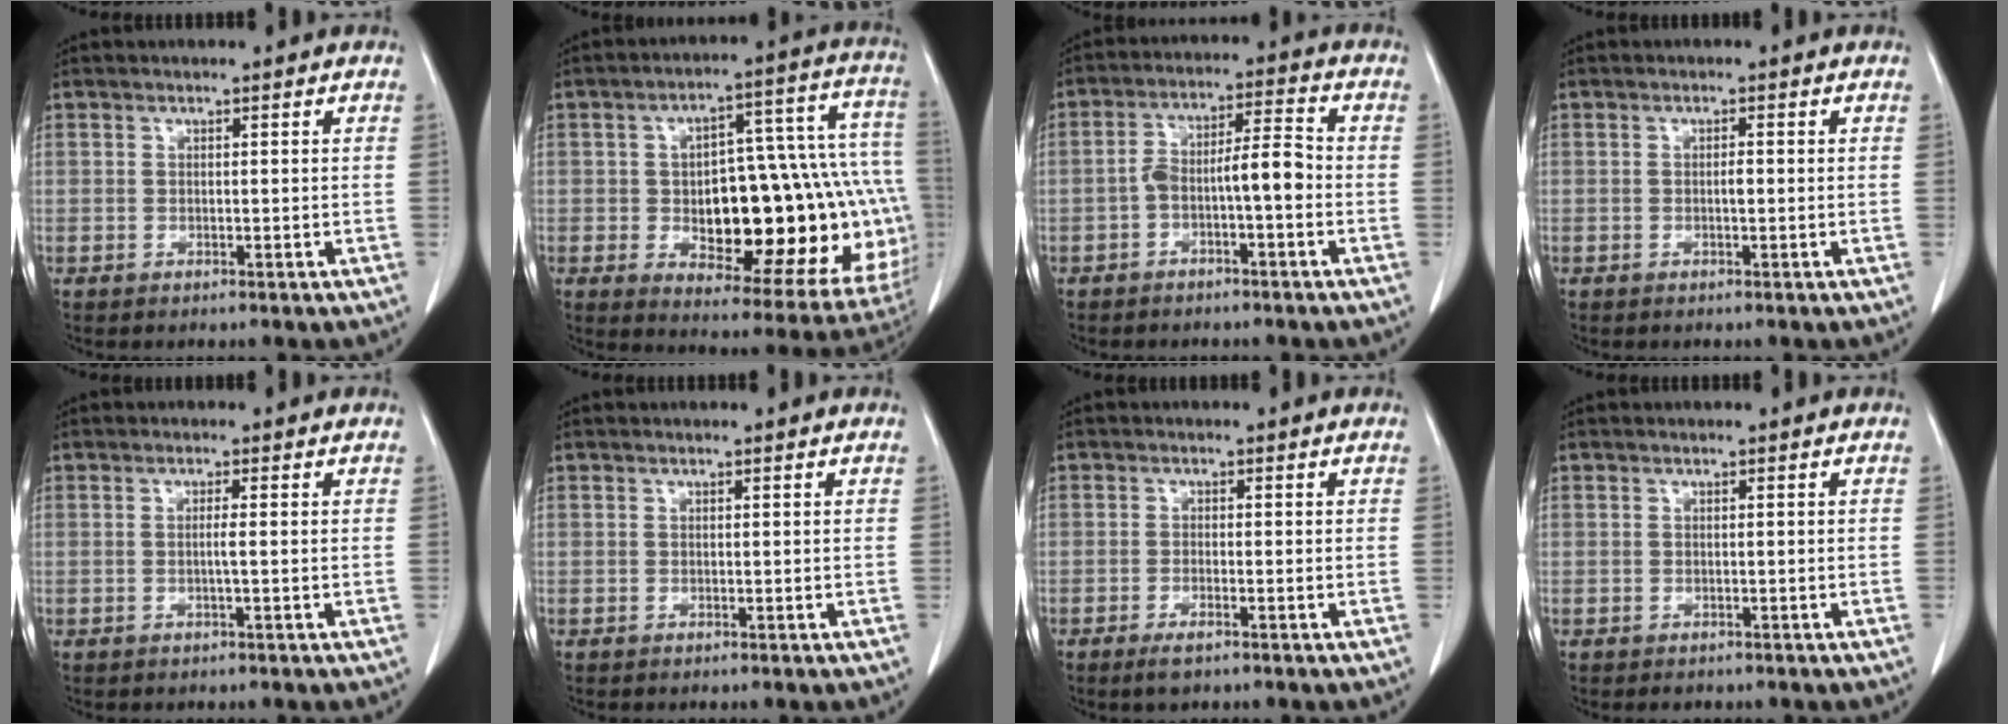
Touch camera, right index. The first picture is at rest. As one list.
[{"total": 30.1, "force": [-3.8, 11.1, 27.7], "torque": [-0.319, 0.048, -0.026]}, {"total": 6.8, "force": [-2.1, 1.5, 6.3], "torque": [-0.114, 0.030, -0.034]}, {"total": 1.1, "force": [-0.1, 0.3, 1.1], "torque": [-0.021, 0.001, -0.003]}, {"total": 1.4, "force": [-0.2, -0.2, 1.4], "torque": [-0.027, -0.001, -0.004]}, {"total": 0.0}, {"total": 2.5, "force": [-1.7, 0.6, 1.7], "torque": [-0.038, -0.003, -0.026]}, {"total": 1.2, "force": [-0.8, 0.8, 0.1], "torque": [-0.005, 0.002, -0.009]}]